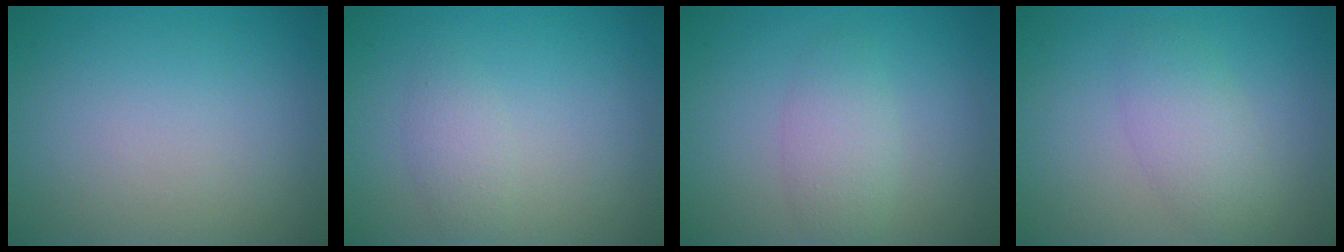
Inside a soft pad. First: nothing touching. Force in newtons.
{"total": 1.6, "press": 1.6, "slide": 0.1}
{"total": 2.5, "press": 2.5, "slide": 0.0}
{"total": 3.1, "press": 3.1, "slide": 0.1}